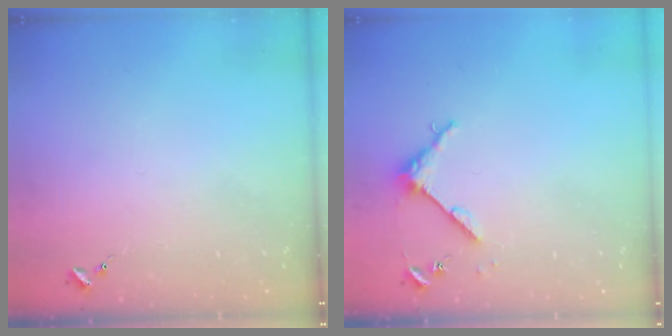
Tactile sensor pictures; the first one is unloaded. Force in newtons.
{"total": 4.5, "press": 4.5, "slide": 0.5}